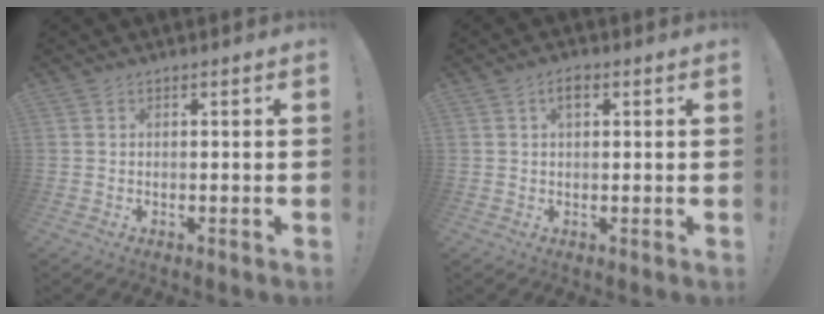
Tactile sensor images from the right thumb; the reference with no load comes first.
{"total": 3.0, "force": [1.1, 1.4, 2.4], "torque": [-0.036, 0.002, 0.015]}